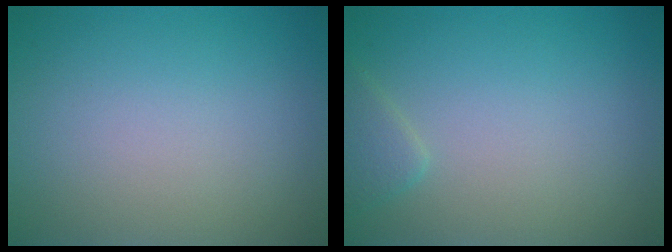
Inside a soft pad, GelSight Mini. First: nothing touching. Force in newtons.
{"total": 1.4, "press": 1.4, "slide": 0.1}